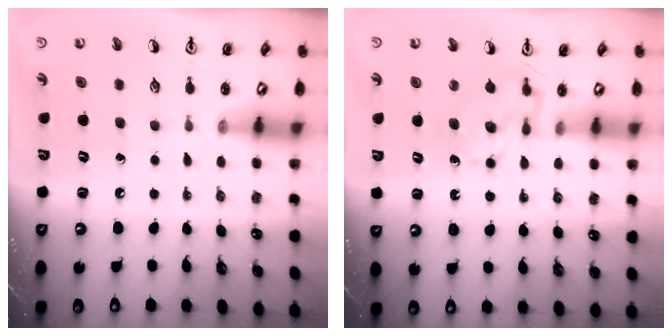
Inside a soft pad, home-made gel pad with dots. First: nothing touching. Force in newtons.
{"total": 7.2, "press": 7.1, "slide": 0.8}